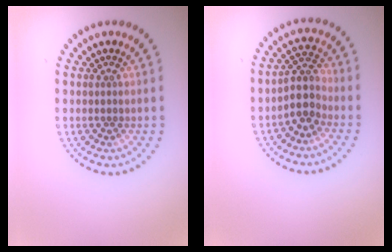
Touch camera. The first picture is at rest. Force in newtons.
{"total": 2.7, "press": 2.3, "slide": 1.5}